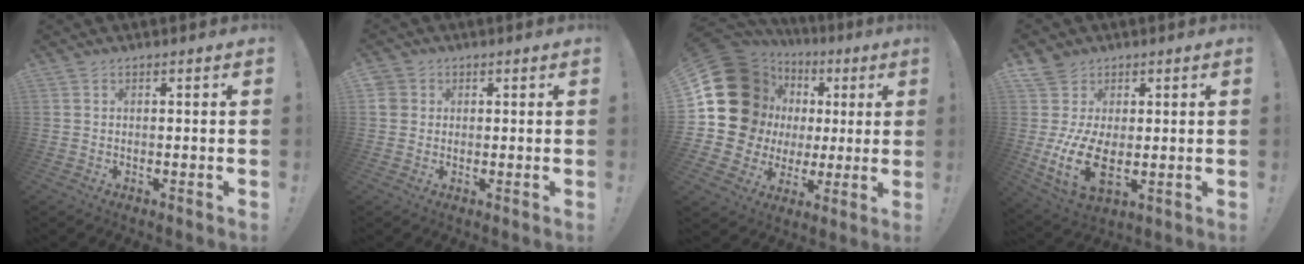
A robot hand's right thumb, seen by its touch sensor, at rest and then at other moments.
{"total": 3.4, "force": [1.0, 3.2, 0.8], "torque": [-0.018, 0.007, 0.021]}
{"total": 21.0, "force": [4.4, 17.7, 10.4], "torque": [-0.156, -0.047, 0.132]}
{"total": 14.9, "force": [-0.1, 10.4, 10.6], "torque": [-0.203, -0.015, 0.003]}